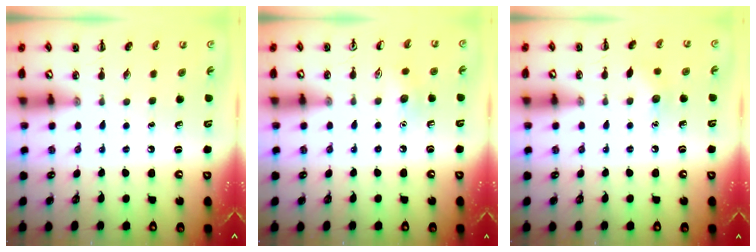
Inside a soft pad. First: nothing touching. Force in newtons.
{"total": 6.8, "press": 6.6, "slide": 1.6}
{"total": 6.3, "press": 6.1, "slide": 1.7}